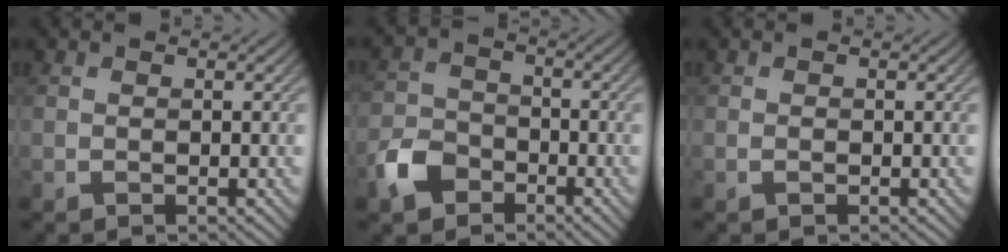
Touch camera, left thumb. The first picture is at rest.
{"total": 5.6, "force": [-3.4, 3.8, 2.4], "torque": [-0.060, -0.002, -0.079]}
{"total": 0.5, "force": [-0.3, 0.2, 0.3], "torque": [-0.008, -0.001, -0.004]}